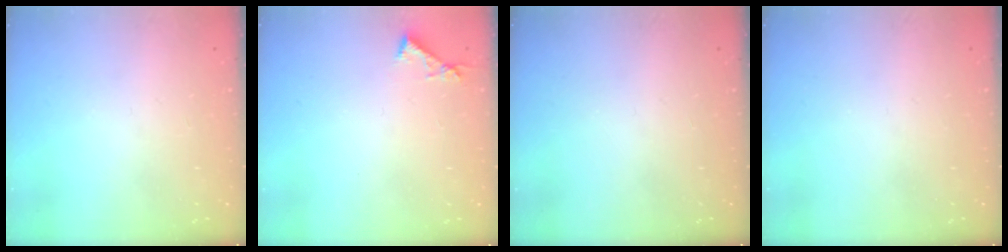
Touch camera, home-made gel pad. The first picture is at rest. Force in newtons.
{"total": 4.2, "press": 4.2, "slide": 0.4}
{"total": 0.0}
{"total": 0.0}